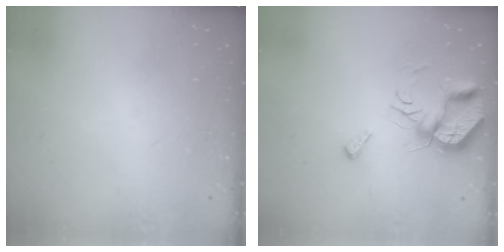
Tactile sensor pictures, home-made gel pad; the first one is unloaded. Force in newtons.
{"total": 8.4, "press": 8.3, "slide": 1.0}